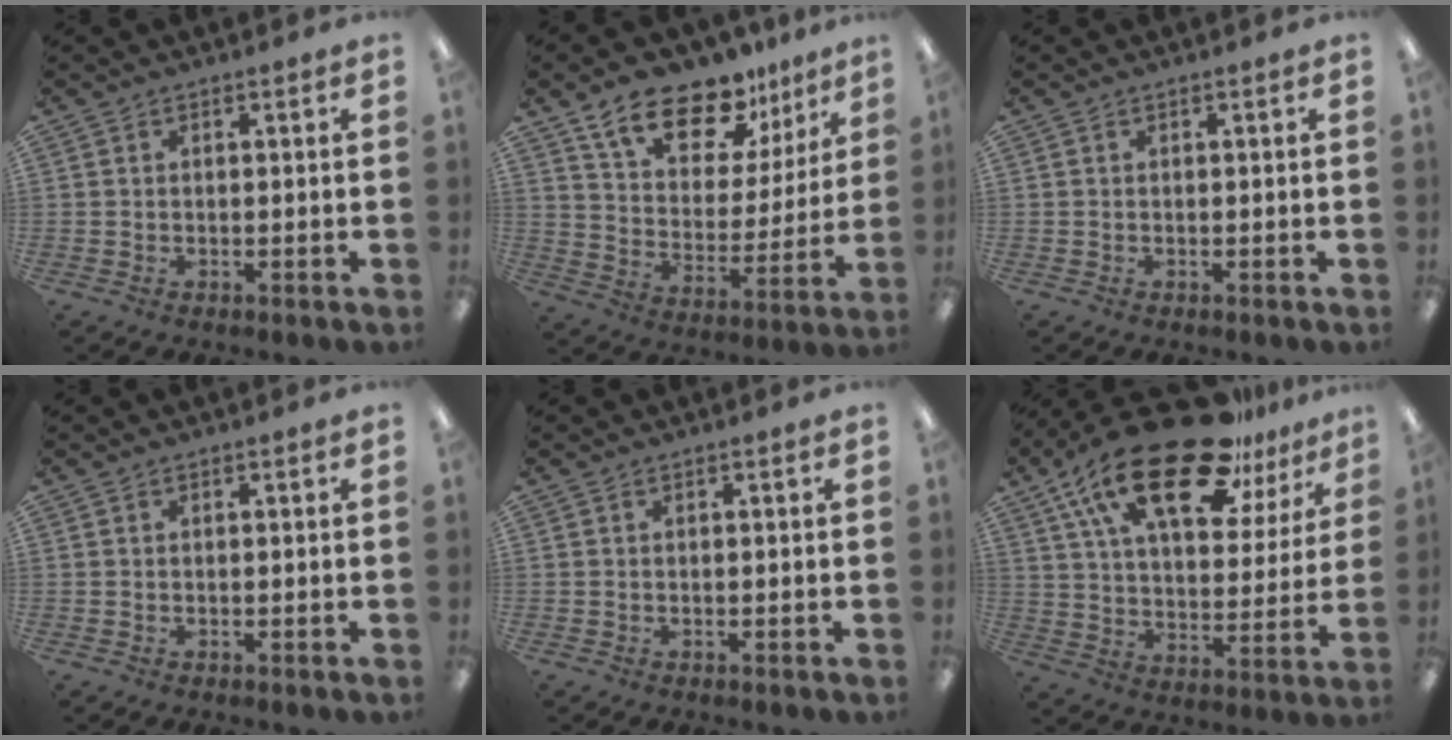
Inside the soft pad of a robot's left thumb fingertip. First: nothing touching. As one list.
[{"total": 16.5, "force": [12.9, 7.3, 7.1], "torque": [-0.128, -0.084, 0.231]}, {"total": 0.0}, {"total": 0.0}, {"total": 0.0}, {"total": 25.0, "force": [16.3, 10.0, 16.2], "torque": [-0.286, -0.091, 0.276]}]